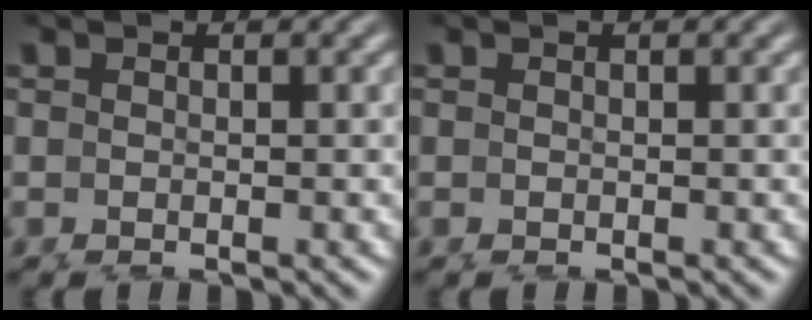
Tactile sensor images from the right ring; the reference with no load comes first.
{"total": 0.0}